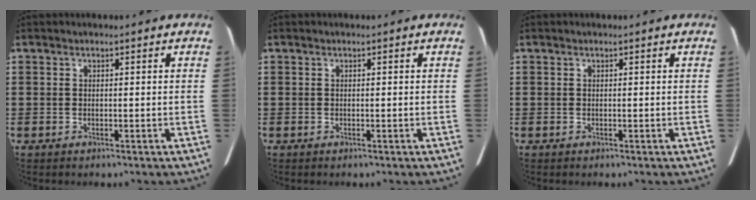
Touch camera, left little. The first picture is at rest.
{"total": 0.0}
{"total": 0.0}